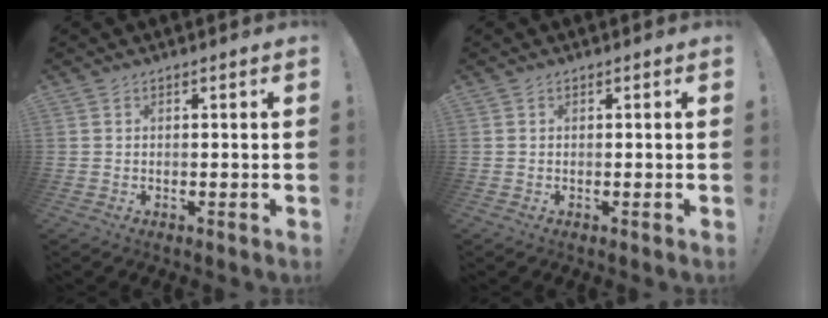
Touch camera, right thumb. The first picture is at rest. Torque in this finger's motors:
{"motor_torque": [0.03, 0.01, -0.25, 0.34, 0.02]}